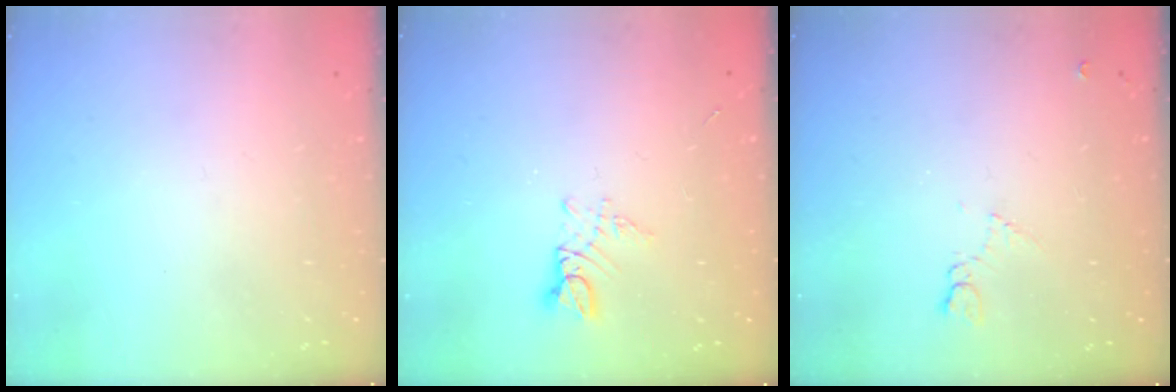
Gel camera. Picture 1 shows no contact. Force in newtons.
{"total": 2.7, "press": 2.7, "slide": 0.3}
{"total": 5.2, "press": 5.1, "slide": 0.8}